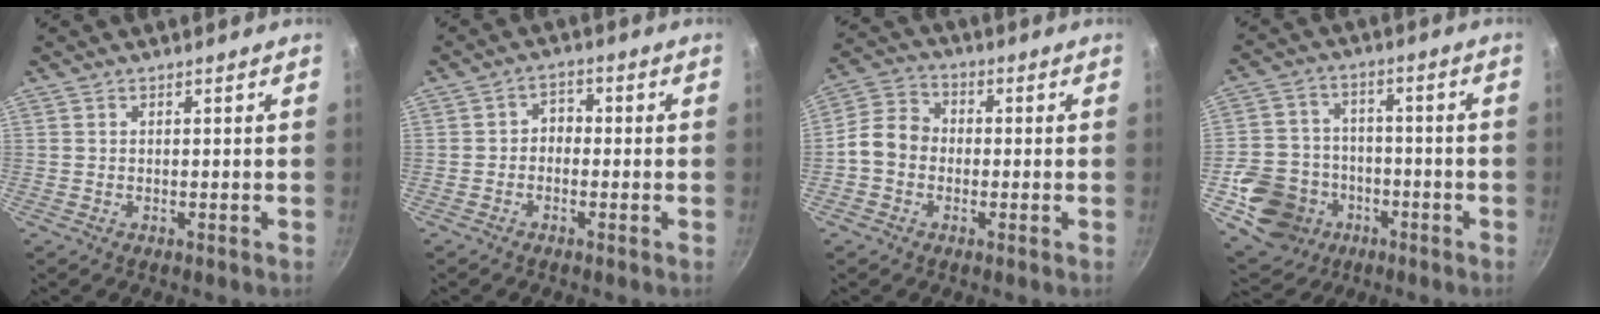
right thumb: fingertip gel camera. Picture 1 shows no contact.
{"total": 2.9, "force": [-0.9, 2.3, 1.5], "torque": [-0.010, 0.016, -0.024]}
{"total": 7.5, "force": [-1.2, 6.2, 4.1], "torque": [-0.051, 0.023, -0.044]}
{"total": 14.5, "force": [-5.8, 12.1, 5.7], "torque": [-0.081, 0.042, -0.087]}